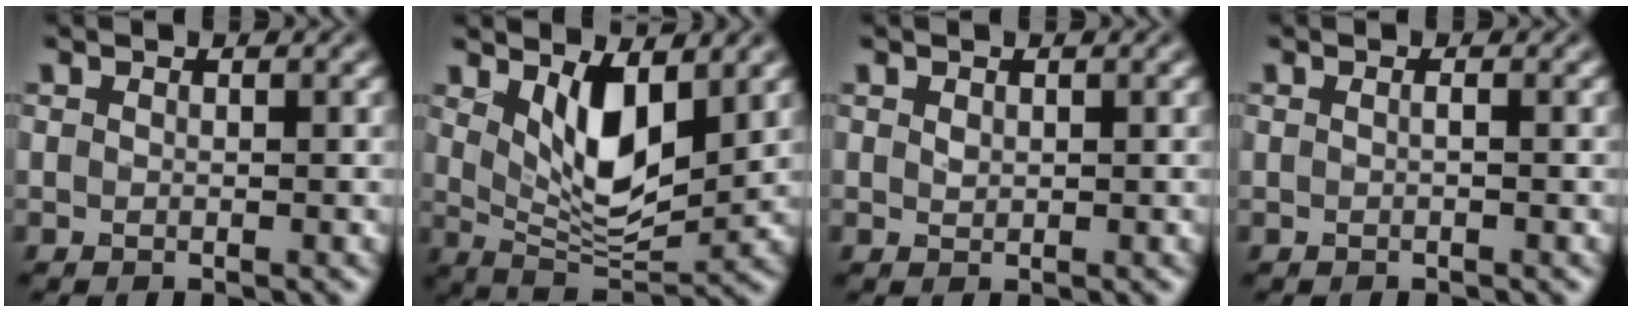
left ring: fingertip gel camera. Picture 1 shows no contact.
{"total": 6.2, "force": [2.3, 2.7, 5.1], "torque": [-0.096, -0.017, 0.049]}
{"total": 0.7, "force": [0.3, 0.5, 0.4], "torque": [-0.011, -0.002, 0.009]}
{"total": 0.6, "force": [0.1, 0.1, 0.5], "torque": [-0.011, 0.002, -0.001]}